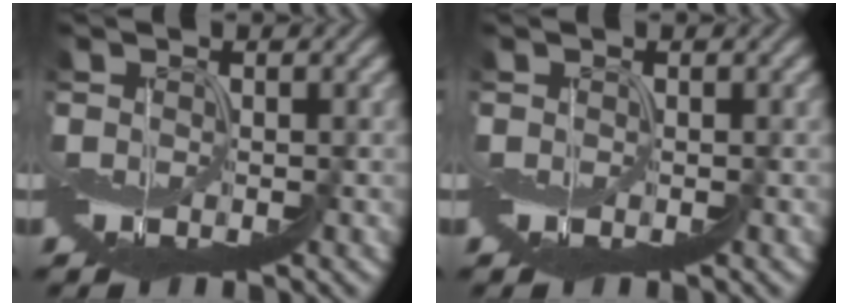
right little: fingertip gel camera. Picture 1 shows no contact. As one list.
[{"total": 0.0}]